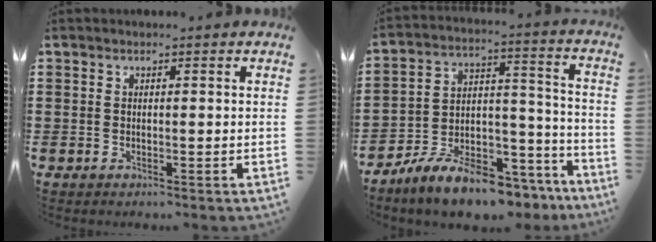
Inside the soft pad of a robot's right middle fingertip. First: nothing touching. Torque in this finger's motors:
{"motor_torque": [2.14, 0.00, 0.57, 0.21]}